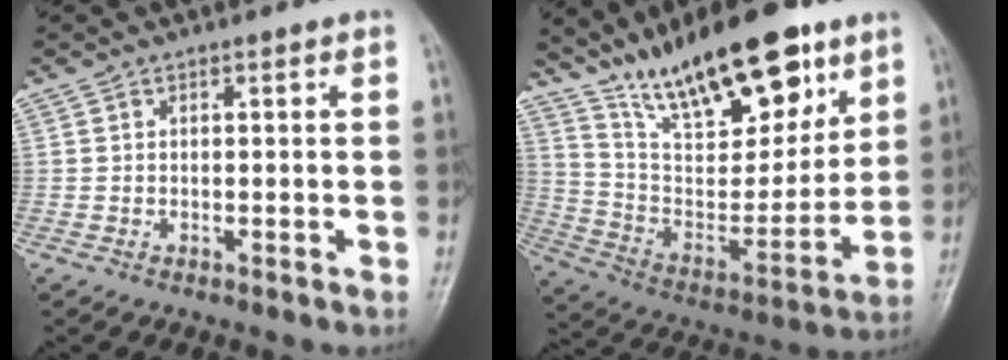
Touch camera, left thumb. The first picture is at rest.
{"total": 24.5, "force": [16.0, 9.1, 16.1], "torque": [-0.218, -0.056, 0.281]}